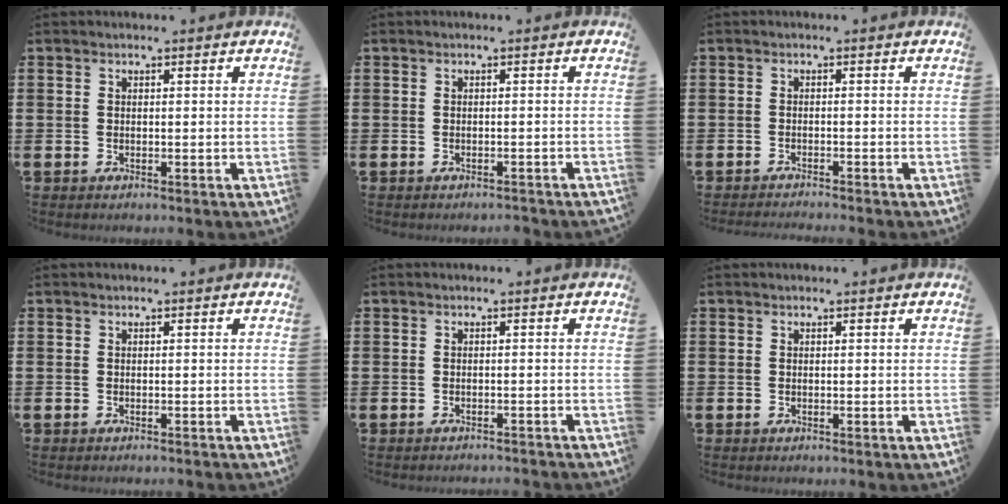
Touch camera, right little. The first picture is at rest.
{"total": 0.7, "force": [-0.7, -0.1, 0.1], "torque": [-0.003, -0.002, -0.014]}
{"total": 0.9, "force": [-0.9, -0.2, 0.1], "torque": [0.000, -0.001, -0.018]}
{"total": 0.0}
{"total": 0.7, "force": [-0.7, -0.1, 0.0], "torque": [0.000, -0.001, -0.015]}
{"total": 0.0}